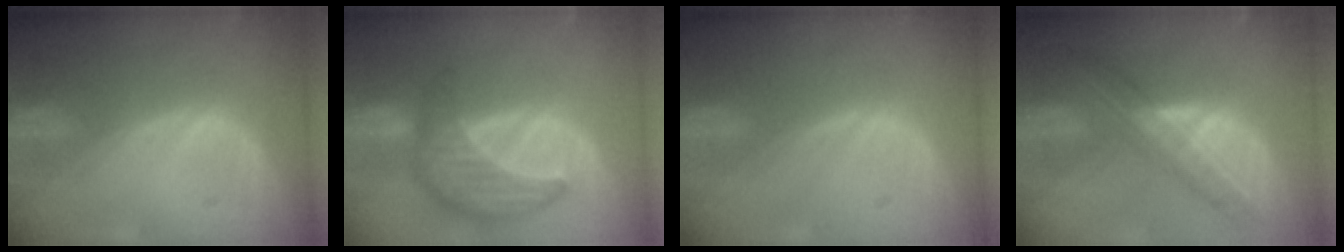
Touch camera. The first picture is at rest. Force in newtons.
{"total": 8.6, "press": 7.8, "slide": 3.8}
{"total": 0.0}
{"total": 8.5, "press": 7.2, "slide": 4.4}